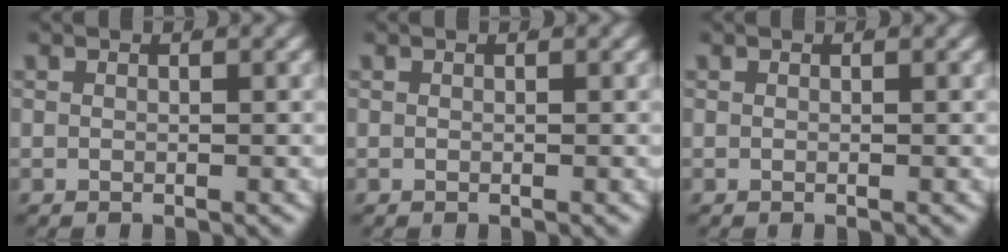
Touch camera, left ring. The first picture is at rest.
{"total": 0.0}
{"total": 0.0}